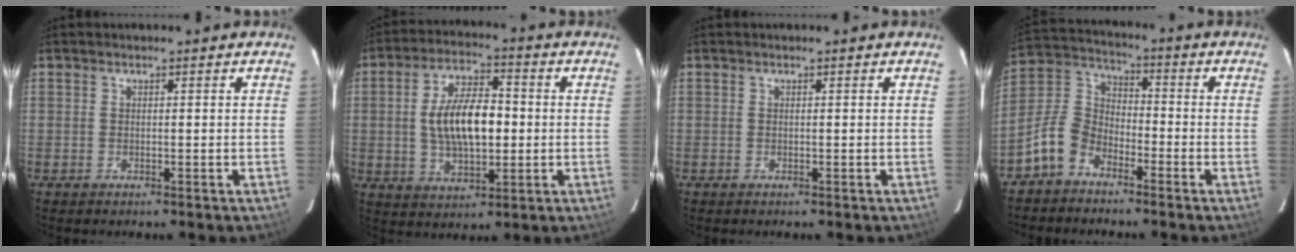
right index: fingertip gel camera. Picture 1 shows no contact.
{"total": 12.7, "force": [0.0, 6.1, 11.2], "torque": [-0.209, 0.010, 0.004]}
{"total": 0.0}
{"total": 8.8, "force": [-5.8, 5.3, 3.9], "torque": [-0.092, 0.029, -0.121]}